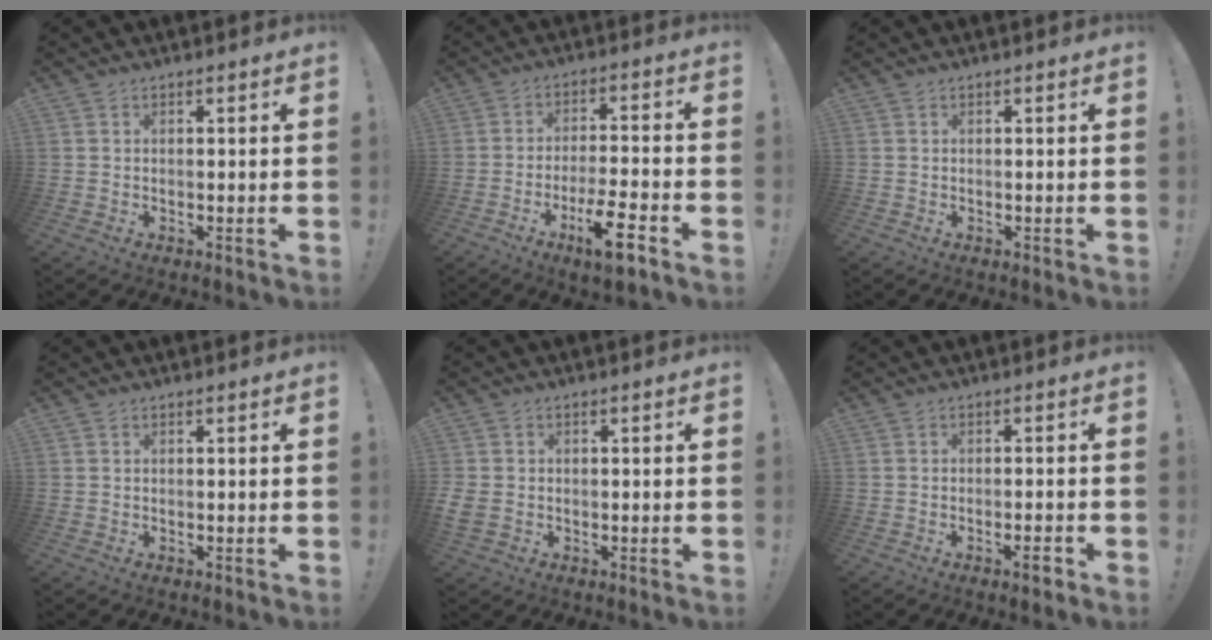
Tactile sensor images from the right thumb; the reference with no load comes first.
{"total": 11.0, "force": [-6.2, 2.2, 8.8], "torque": [-0.134, 0.026, -0.104]}
{"total": 0.0}
{"total": 0.0}
{"total": 3.2, "force": [-0.6, 2.7, 1.5], "torque": [-0.036, 0.001, -0.010]}
{"total": 3.0, "force": [-1.8, 0.3, 2.4], "torque": [-0.033, 0.003, -0.029]}